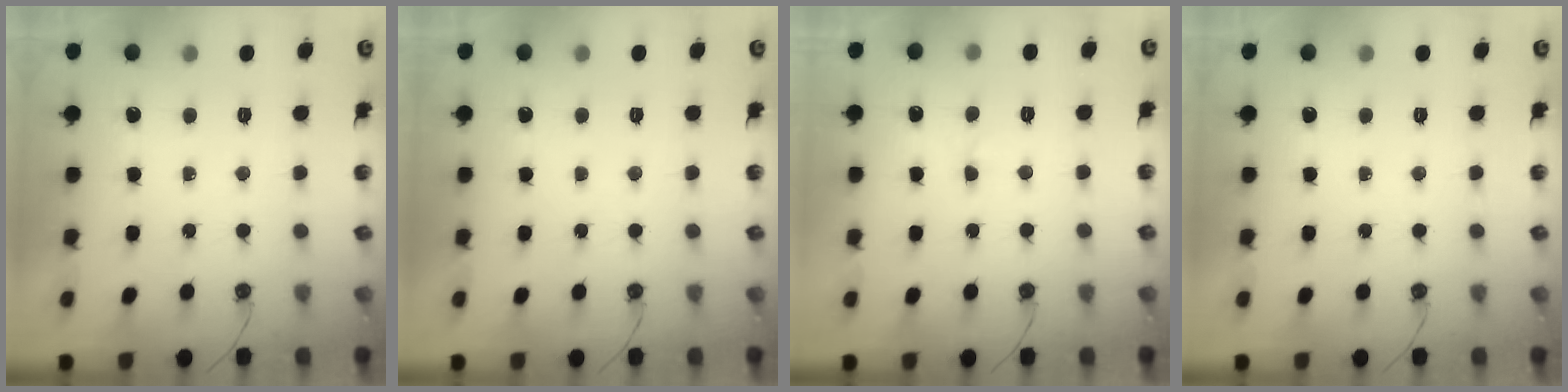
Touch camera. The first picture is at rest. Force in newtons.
{"total": 0.0}
{"total": 2.8, "press": 2.7, "slide": 0.5}
{"total": 0.0}